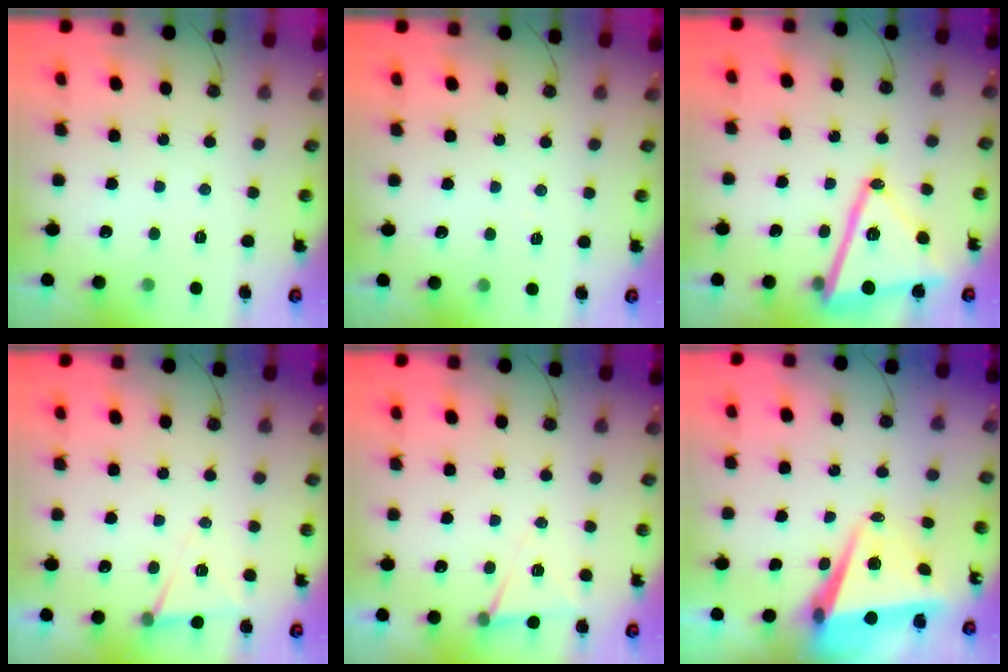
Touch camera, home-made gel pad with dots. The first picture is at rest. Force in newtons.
{"total": 2.2, "press": 1.9, "slide": 1.1}
{"total": 17.6, "press": 17.5, "slide": 1.7}
{"total": 5.7, "press": 3.5, "slide": 4.5}
{"total": 5.7, "press": 3.5, "slide": 4.5}
{"total": 8.3, "press": 8.1, "slide": 2.0}